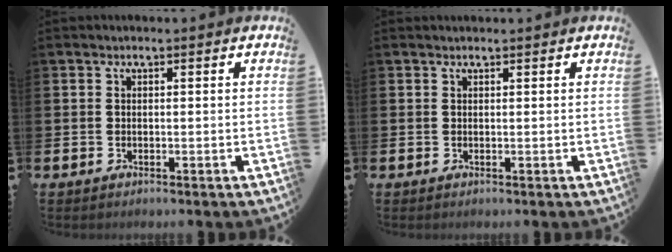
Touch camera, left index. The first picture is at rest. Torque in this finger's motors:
{"motor_torque": [0.50, -0.91, -0.03, -0.01]}